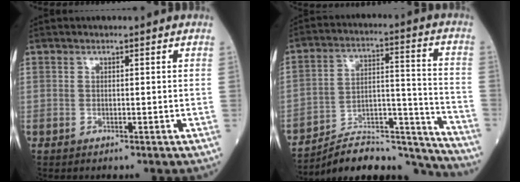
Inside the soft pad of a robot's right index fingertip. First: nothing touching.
{"total": 18.2, "force": [-17.8, 1.8, 3.4], "torque": [-0.048, 0.045, -0.277]}